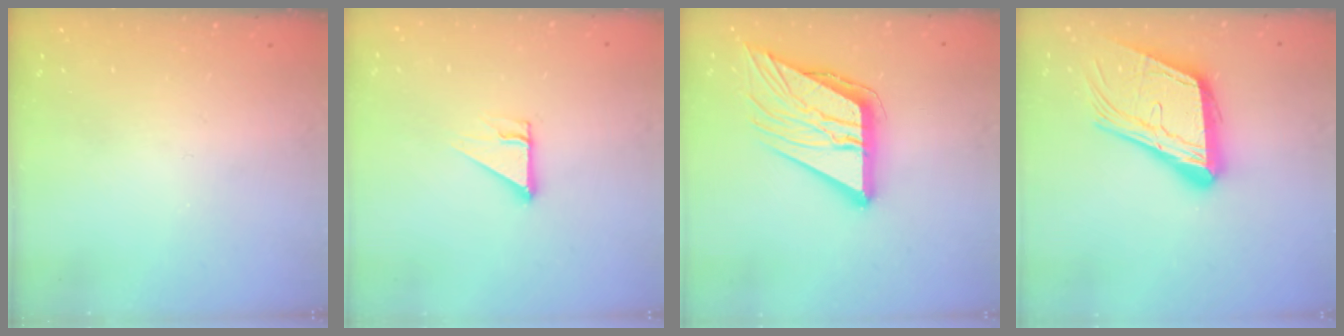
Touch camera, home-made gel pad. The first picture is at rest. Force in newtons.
{"total": 3.7, "press": 3.7, "slide": 0.2}
{"total": 17.6, "press": 17.5, "slide": 2.0}
{"total": 20.7, "press": 20.5, "slide": 3.2}